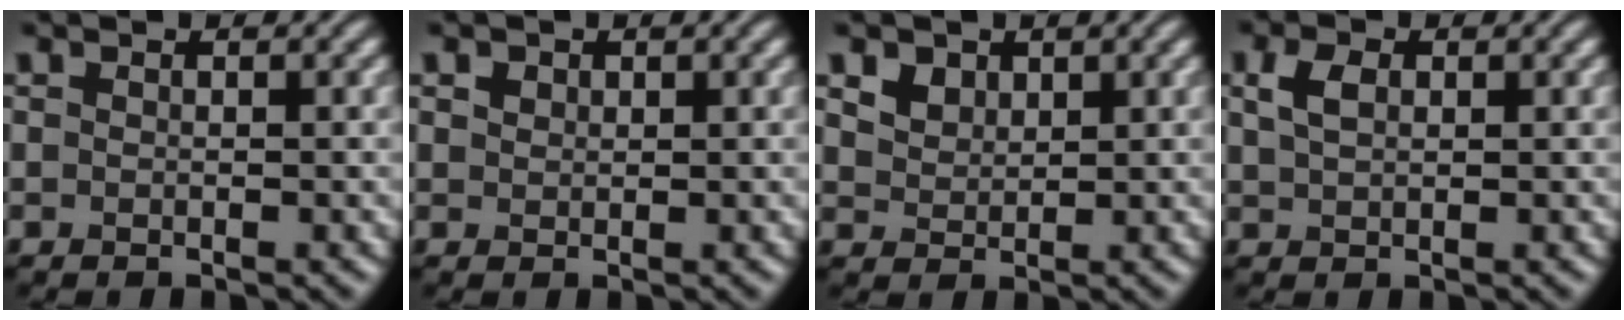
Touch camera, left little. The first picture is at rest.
{"total": 1.0, "force": [0.6, 0.7, 0.3], "torque": [-0.005, -0.002, 0.007]}
{"total": 3.4, "force": [2.1, 2.2, 1.4], "torque": [-0.043, 0.007, 0.037]}
{"total": 2.2, "force": [0.9, 1.4, 1.5], "torque": [-0.038, 0.005, 0.016]}